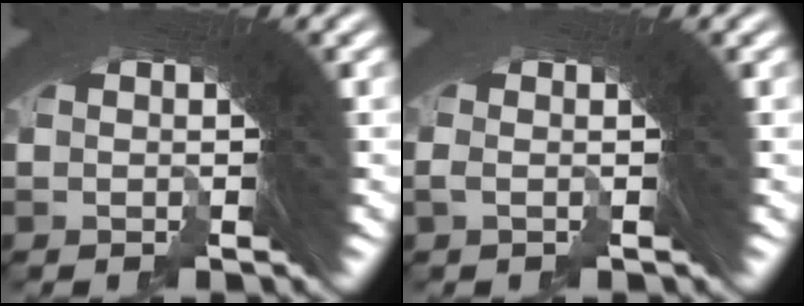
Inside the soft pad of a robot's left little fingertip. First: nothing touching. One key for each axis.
{"total": 1.0, "fx": 0.0, "fy": -0.3, "fz": 1.0, "tx": -0.006, "ty": 0.009, "tz": -0.006}